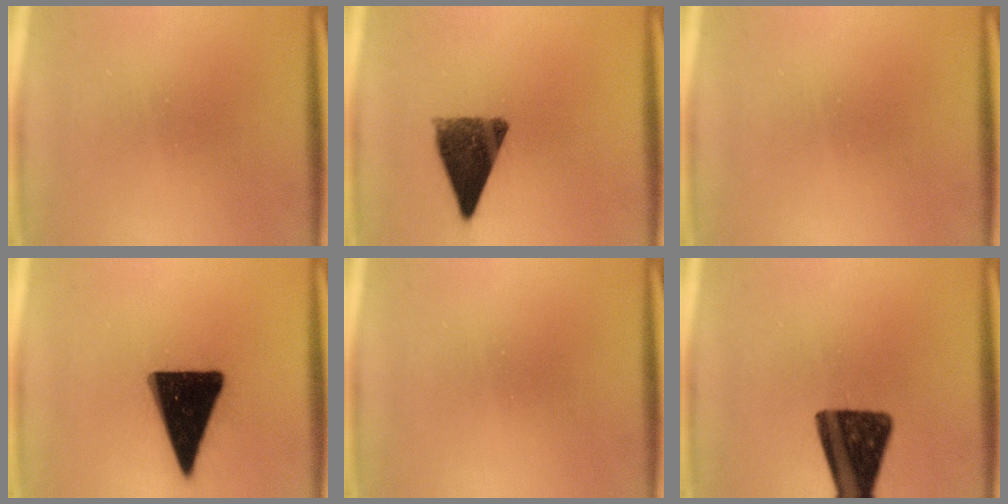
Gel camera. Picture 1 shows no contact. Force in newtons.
{"total": 10.2}
{"total": 0.0}
{"total": 18.5}
{"total": 0.0}
{"total": 14.3}